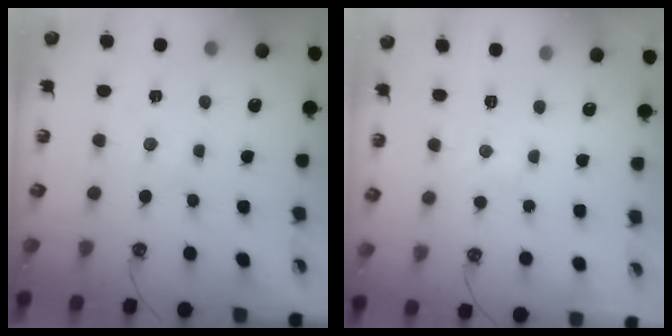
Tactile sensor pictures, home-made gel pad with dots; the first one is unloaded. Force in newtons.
{"total": 4.6, "press": 4.5, "slide": 1.0}